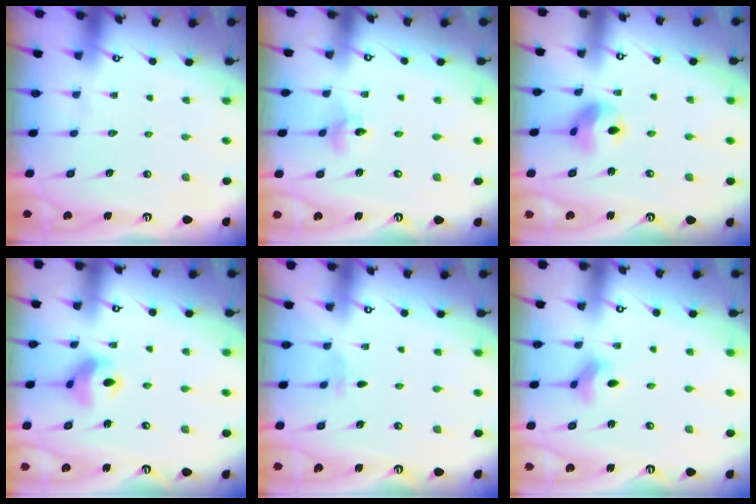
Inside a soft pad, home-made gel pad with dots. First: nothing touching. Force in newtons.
{"total": 3.3, "press": 3.3, "slide": 0.3}
{"total": 9.4, "press": 9.4, "slide": 0.5}
{"total": 10.5, "press": 10.1, "slide": 2.7}
{"total": 1.4, "press": 1.4, "slide": 0.3}
{"total": 3.5, "press": 3.5, "slide": 0.5}